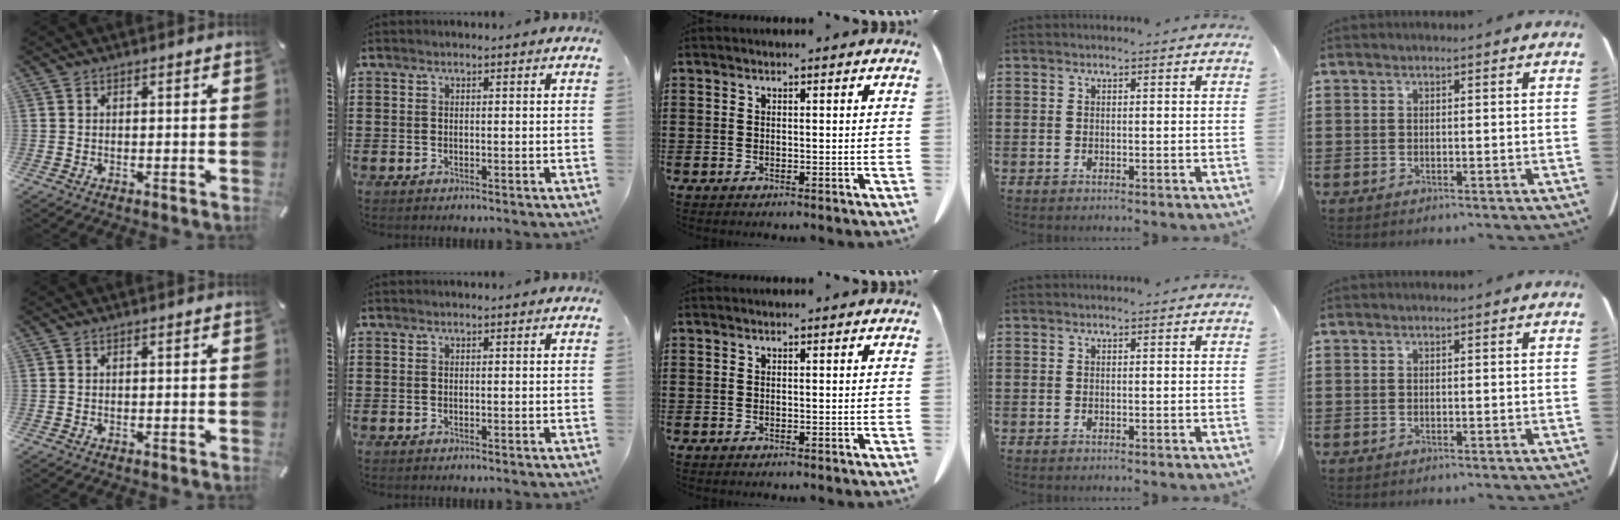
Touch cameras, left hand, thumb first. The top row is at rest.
{}